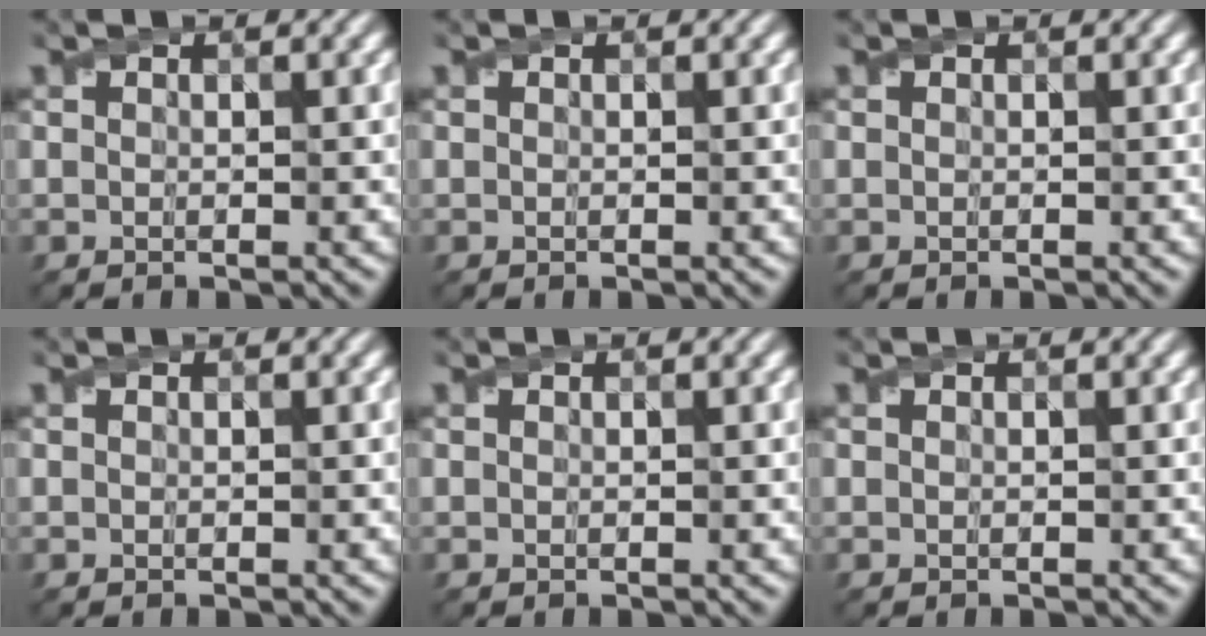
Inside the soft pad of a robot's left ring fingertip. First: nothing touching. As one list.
[{"total": 0.0}, {"total": 0.0}, {"total": 0.0}, {"total": 0.0}, {"total": 0.0}]